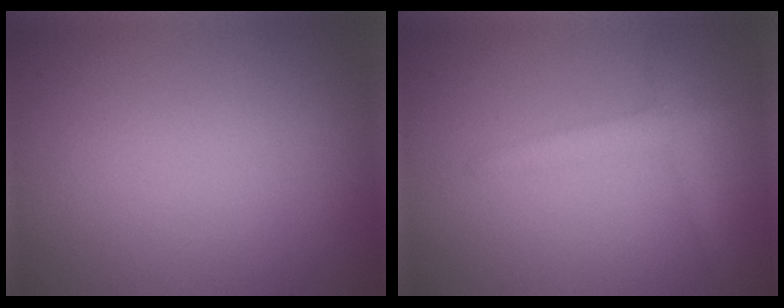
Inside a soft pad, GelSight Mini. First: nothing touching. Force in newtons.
{"total": 2.1, "press": 2.1, "slide": 0.1}